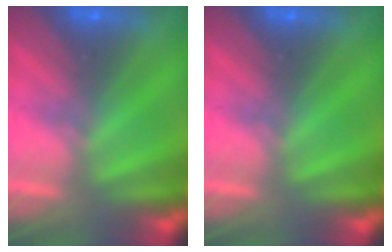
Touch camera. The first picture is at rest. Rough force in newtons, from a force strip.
{"total": 0.0}